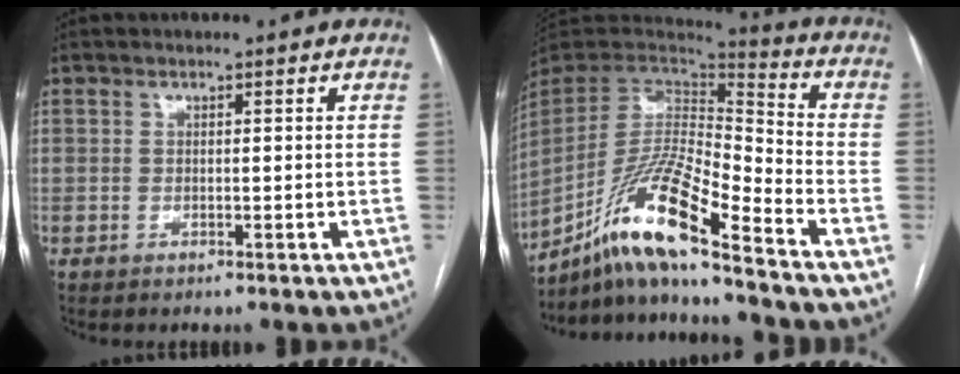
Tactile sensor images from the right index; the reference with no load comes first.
{"total": 16.5, "force": [-11.9, 0.8, 11.5], "torque": [-0.234, 0.002, -0.221]}